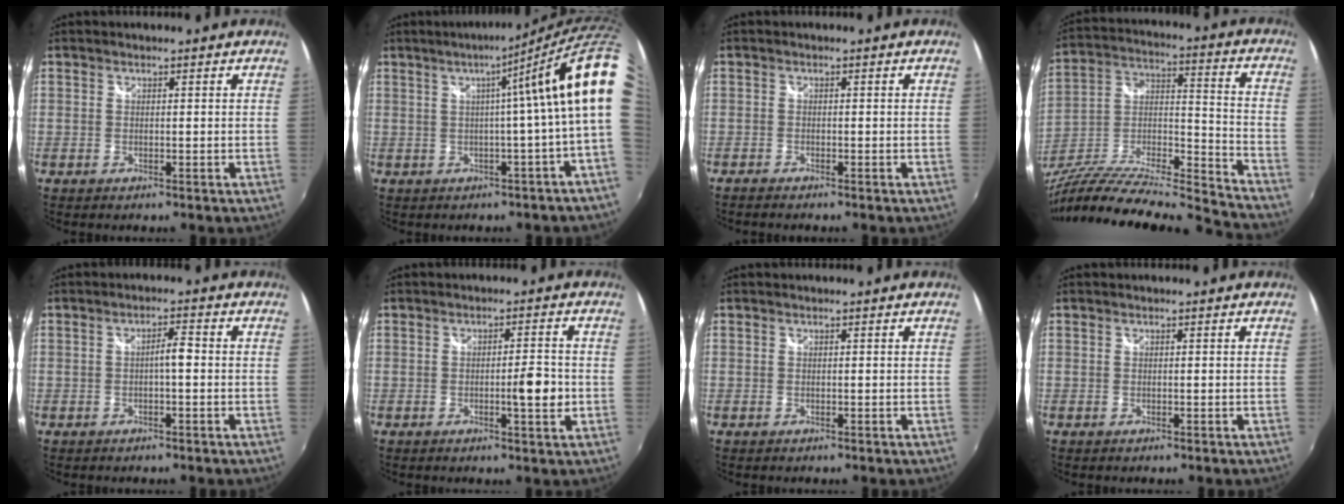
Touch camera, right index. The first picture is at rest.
{"total": 11.5, "force": [3.5, -2.3, 10.7], "torque": [-0.142, 0.001, 0.048]}
{"total": 1.5, "force": [-1.4, 0.1, 0.6], "torque": [-0.016, -0.007, -0.026]}
{"total": 22.8, "force": [-19.3, 1.2, 12.0], "torque": [-0.202, -0.019, -0.336]}
{"total": 2.5, "force": [-0.4, 0.6, 2.4], "torque": [-0.040, 0.008, -0.008]}
{"total": 4.6, "force": [-0.8, 0.6, 4.5], "torque": [-0.069, 0.002, -0.010]}
{"total": 0.0}
{"total": 0.0}